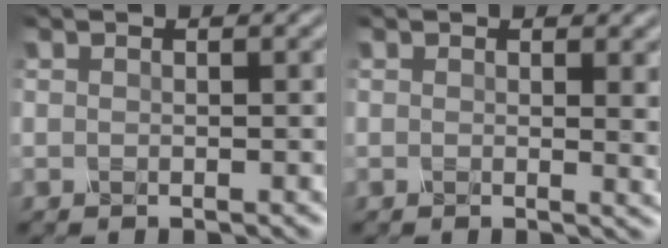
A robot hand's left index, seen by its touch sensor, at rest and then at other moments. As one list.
[{"total": 3.1, "force": [0.9, 1.2, 2.7], "torque": [-0.018, 0.007, 0.016]}]